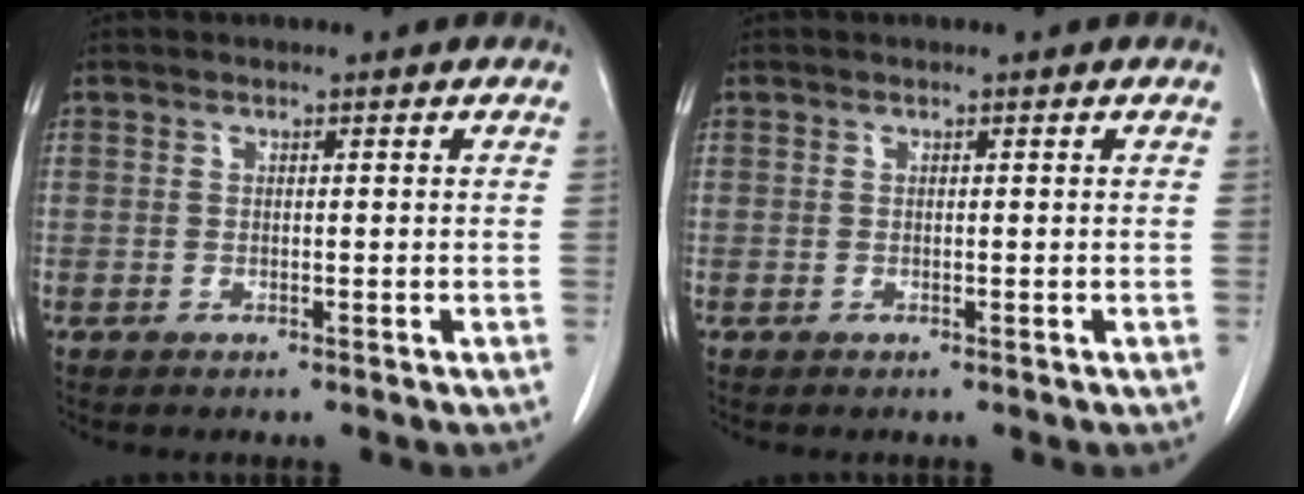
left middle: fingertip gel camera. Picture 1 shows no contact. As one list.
[{"total": 0.0}]